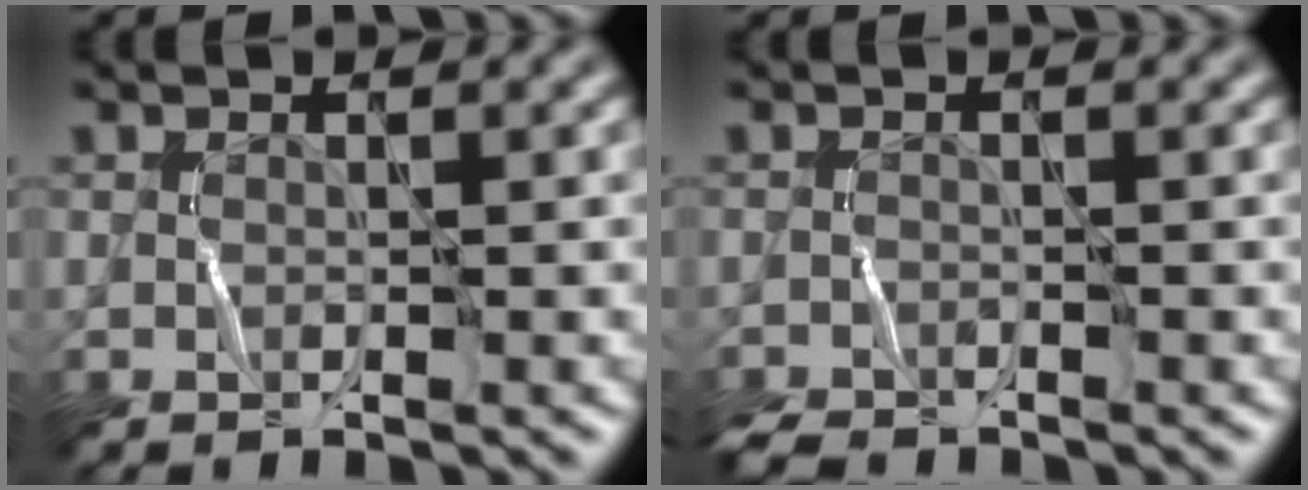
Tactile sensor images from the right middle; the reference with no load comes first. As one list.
[{"total": 2.0, "force": [-1.9, 0.2, 0.4], "torque": [-0.017, -0.003, -0.039]}]